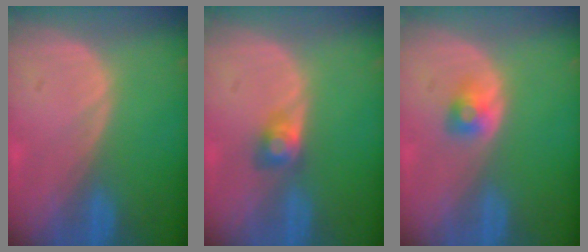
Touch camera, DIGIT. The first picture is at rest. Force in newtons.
{"total": 2.6, "press": 2.5, "slide": 0.7}
{"total": 2.4, "press": 2.2, "slide": 0.7}